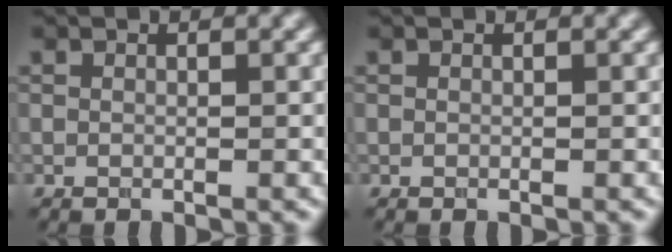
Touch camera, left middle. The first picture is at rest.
{"total": 0.0}